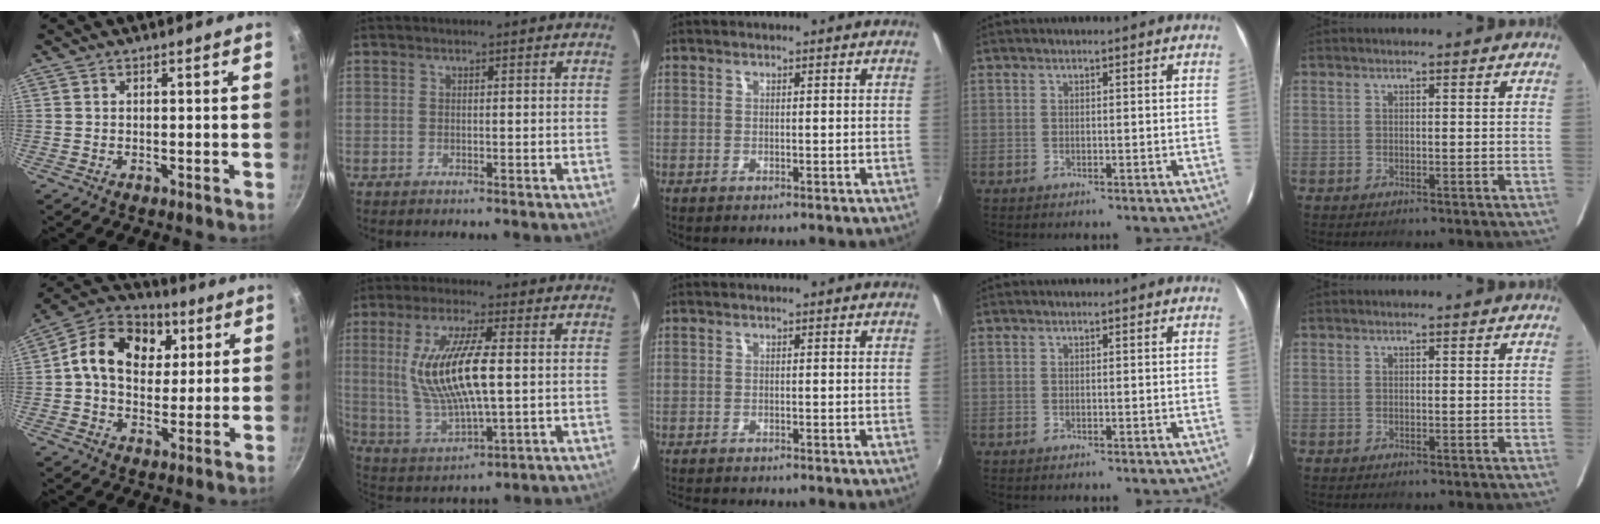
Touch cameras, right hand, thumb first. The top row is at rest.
{"thumb": {"total": 15.9, "force": [4.0, 11.8, 9.8], "torque": [-0.141, 0.009, 0.047]}, "index": {"total": 14.9, "force": [1.4, 3.8, 14.3], "torque": [-0.281, -0.007, 0.040]}, "middle": {"total": 3.1, "force": [-2.8, 0.6, 1.1], "torque": [-0.027, -0.017, -0.048]}}